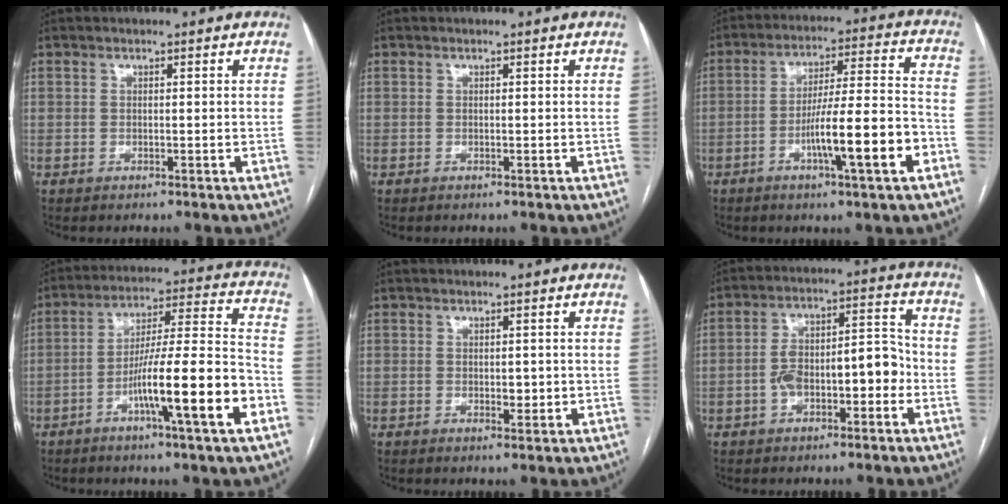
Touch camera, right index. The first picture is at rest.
{"total": 0.0}
{"total": 13.1, "force": [-5.1, 0.4, 12.1], "torque": [-0.195, 0.006, -0.077]}
{"total": 16.2, "force": [-6.4, 0.0, 14.9], "torque": [-0.243, 0.003, -0.102]}
{"total": 1.9, "force": [0.0, 1.2, 1.5], "torque": [-0.015, 0.002, 0.004]}
{"total": 10.0, "force": [-2.4, 4.4, 8.6], "torque": [-0.146, 0.047, -0.037]}